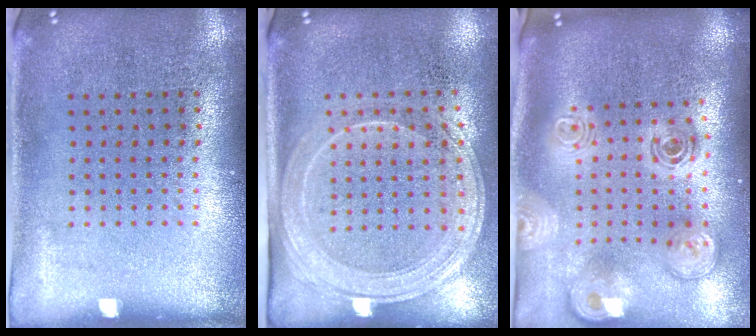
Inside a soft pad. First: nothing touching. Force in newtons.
{"total": 2.1, "press": 1.8, "slide": 1.0}
{"total": 2.9, "press": 2.1, "slide": 2.1}